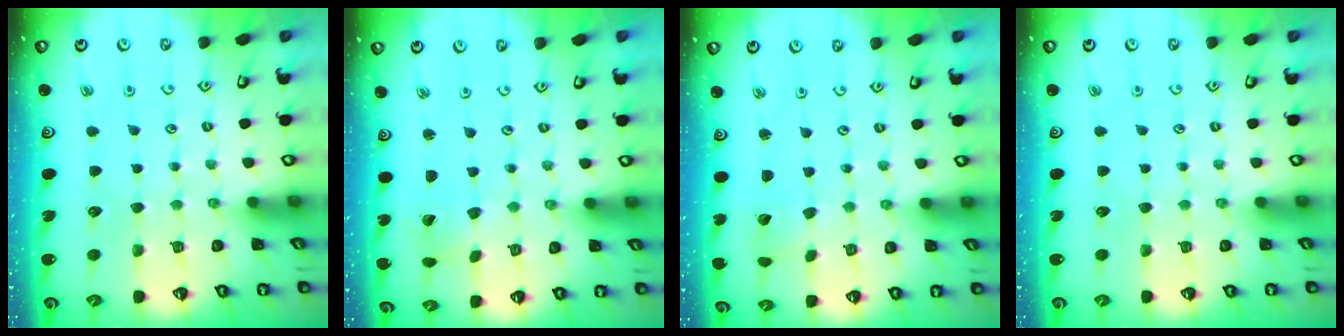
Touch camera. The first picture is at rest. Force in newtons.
{"total": 2.4, "press": 2.4, "slide": 0.3}
{"total": 2.6, "press": 2.6, "slide": 0.1}
{"total": 0.0}